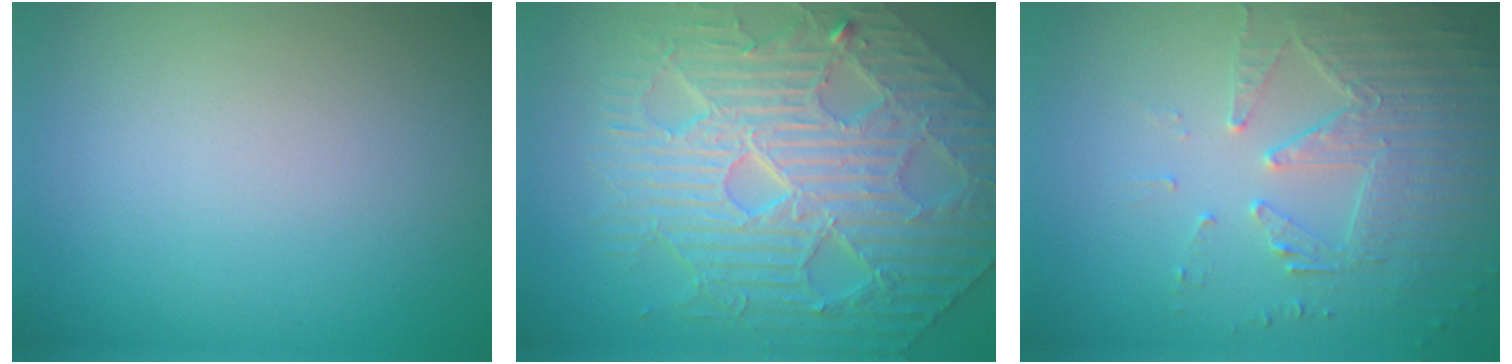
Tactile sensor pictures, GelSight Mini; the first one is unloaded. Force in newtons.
{"total": 8.4, "press": 6.9, "slide": 4.9}
{"total": 4.1, "press": 3.6, "slide": 2.1}